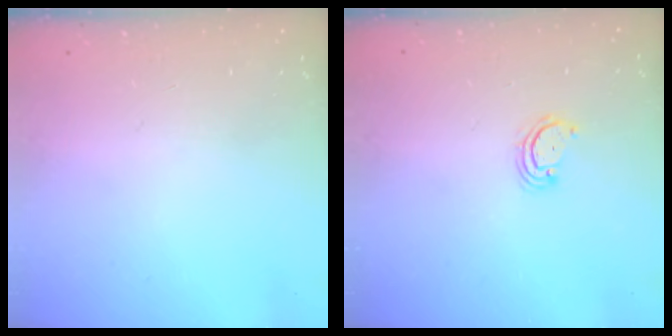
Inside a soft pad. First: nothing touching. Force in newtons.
{"total": 2.9, "press": 2.8, "slide": 0.4}